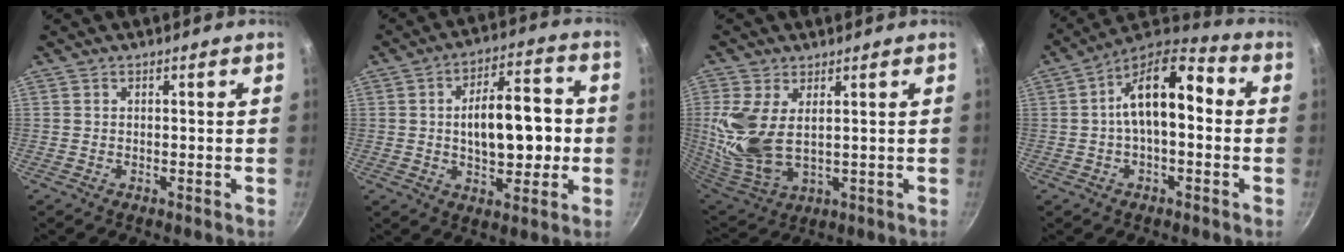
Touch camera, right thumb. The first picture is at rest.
{"total": 14.2, "force": [0.0, 7.1, 12.2], "torque": [-0.159, 0.023, 0.000]}
{"total": 12.5, "force": [1.8, 6.8, 10.4], "torque": [-0.233, -0.013, 0.054]}
{"total": 14.3, "force": [1.1, 7.1, 12.4], "torque": [-0.191, 0.046, 0.004]}